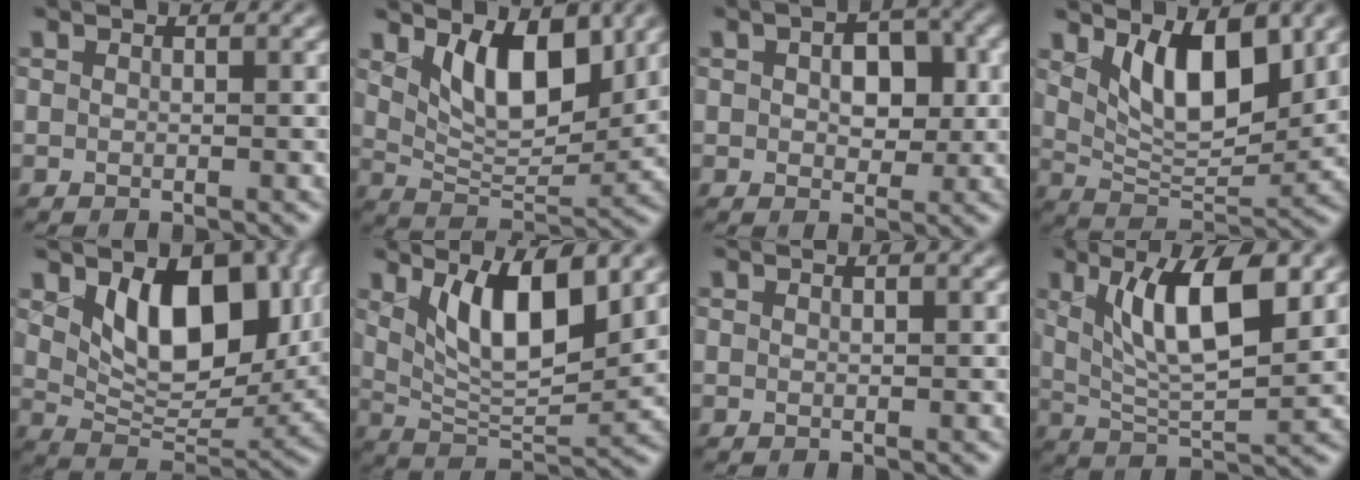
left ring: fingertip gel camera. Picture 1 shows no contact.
{"total": 7.0, "force": [3.1, 3.4, 5.3], "torque": [-0.093, -0.015, 0.052]}
{"total": 4.3, "force": [0.5, 2.7, 3.3], "torque": [-0.052, 0.002, 0.004]}
{"total": 7.3, "force": [3.0, 3.3, 5.8], "torque": [-0.100, -0.014, 0.055]}
{"total": 9.4, "force": [2.8, 5.6, 7.0], "torque": [-0.115, -0.022, 0.051]}
{"total": 7.8, "force": [3.0, 2.9, 6.6], "torque": [-0.118, -0.016, 0.059]}
{"total": 0.0}
{"total": 8.2, "force": [2.9, 2.5, 7.3], "torque": [-0.126, -0.008, 0.054]}